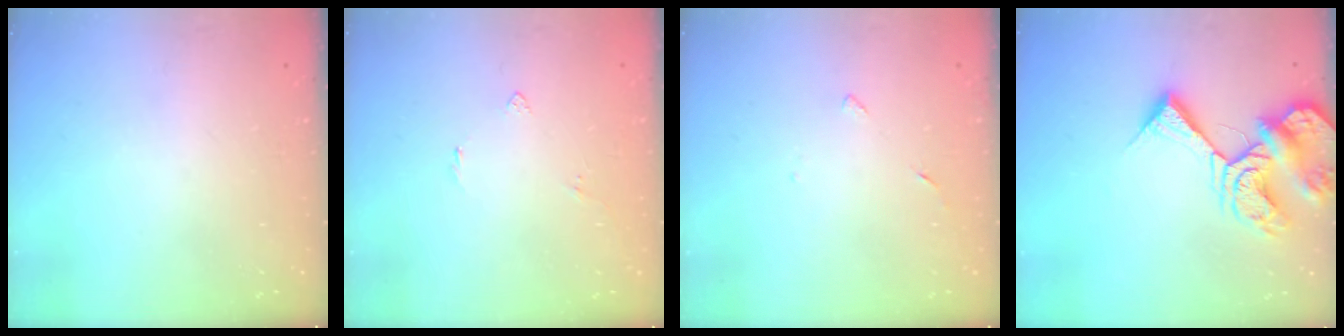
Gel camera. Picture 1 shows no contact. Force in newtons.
{"total": 2.7, "press": 2.7, "slide": 0.5}
{"total": 2.7, "press": 2.6, "slide": 0.3}
{"total": 12.1, "press": 12.0, "slide": 1.6}